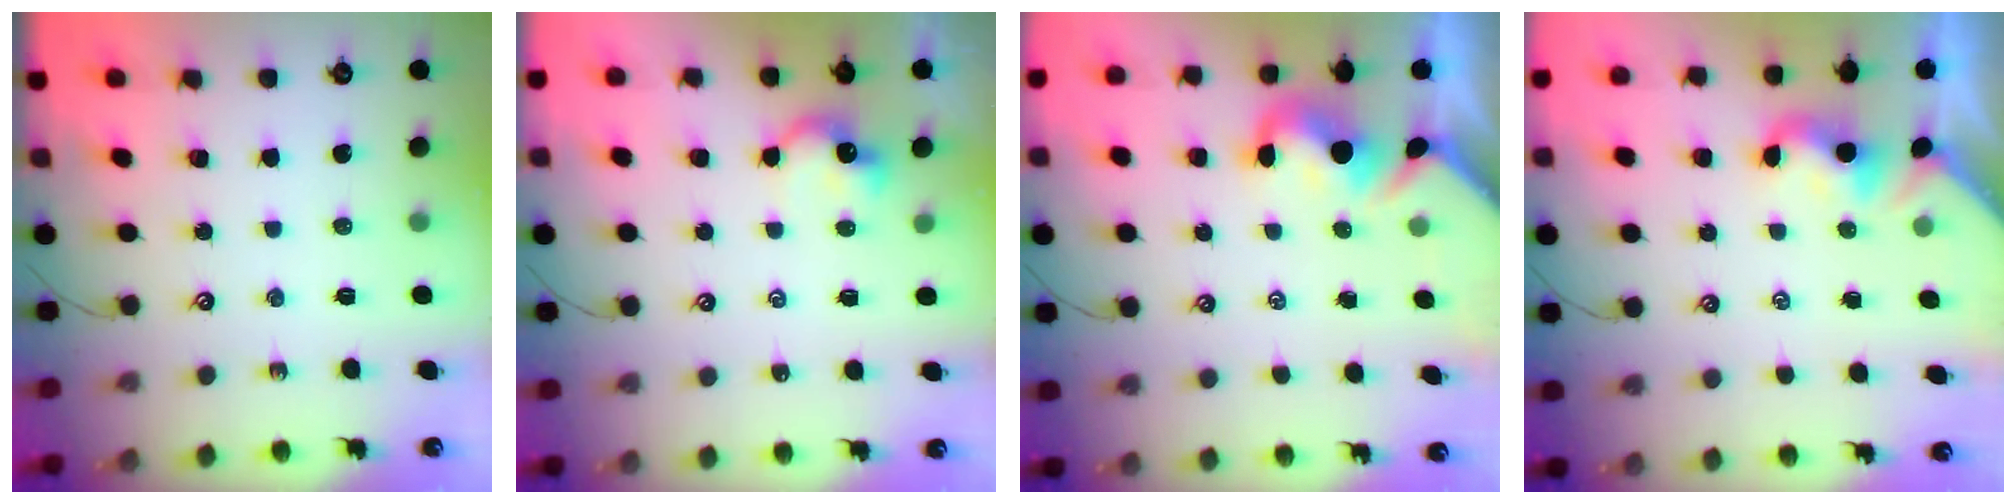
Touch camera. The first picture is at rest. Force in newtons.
{"total": 1.8, "press": 1.7, "slide": 0.5}
{"total": 2.3, "press": 2.2, "slide": 0.8}
{"total": 2.0, "press": 2.0, "slide": 0.4}